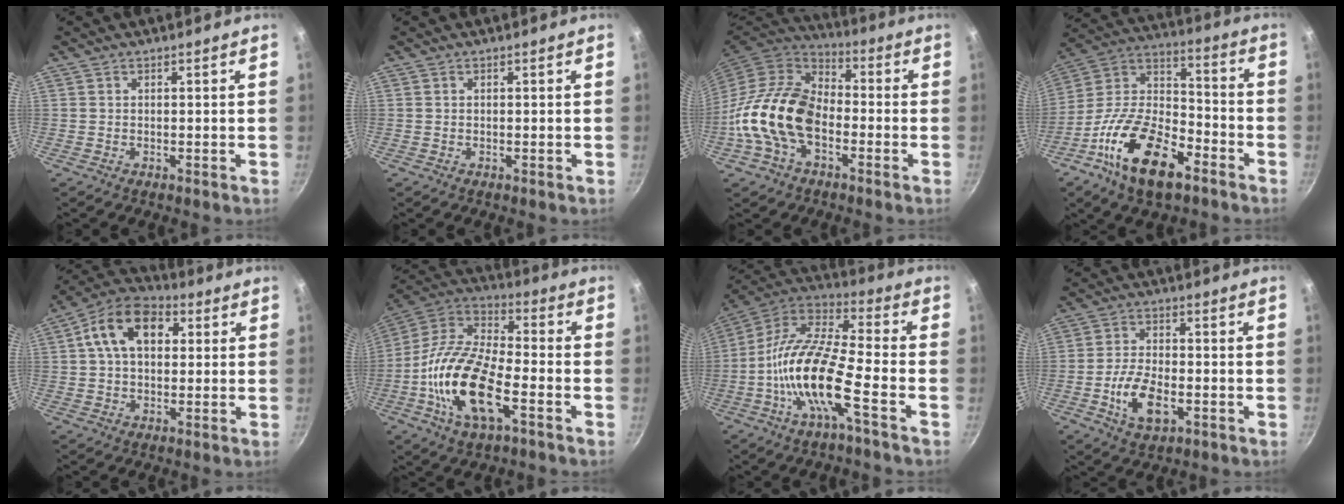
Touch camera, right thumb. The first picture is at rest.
{"total": 0.0}
{"total": 17.9, "force": [-4.3, 11.6, 12.9], "torque": [-0.217, 0.036, -0.098]}
{"total": 21.2, "force": [-10.9, 10.5, 14.8], "torque": [-0.254, 0.062, -0.220]}
{"total": 13.0, "force": [3.1, 8.6, 9.2], "torque": [-0.127, 0.021, 0.034]}
{"total": 20.0, "force": [-6.5, 8.9, 16.7], "torque": [-0.314, 0.037, -0.139]}
{"total": 17.4, "force": [-5.9, 4.6, 15.7], "torque": [-0.299, 0.046, -0.134]}
{"total": 9.3, "force": [-2.9, 4.9, 7.3], "torque": [-0.132, 0.015, -0.054]}